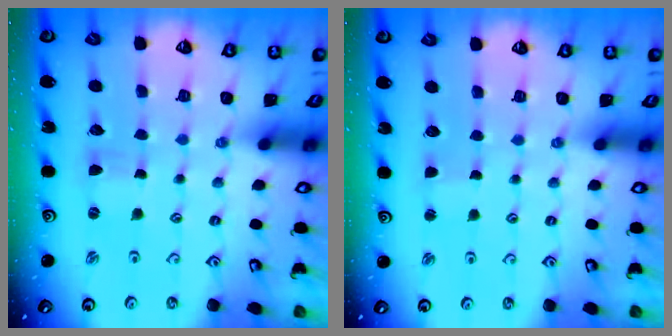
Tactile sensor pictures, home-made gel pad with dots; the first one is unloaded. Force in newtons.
{"total": 1.0, "press": 1.0, "slide": 0.1}